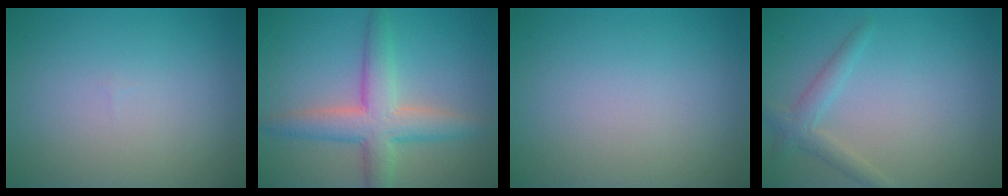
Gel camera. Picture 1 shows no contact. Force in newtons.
{"total": 5.3, "press": 5.3, "slide": 0.4}
{"total": 0.0}
{"total": 2.0, "press": 2.0, "slide": 0.1}